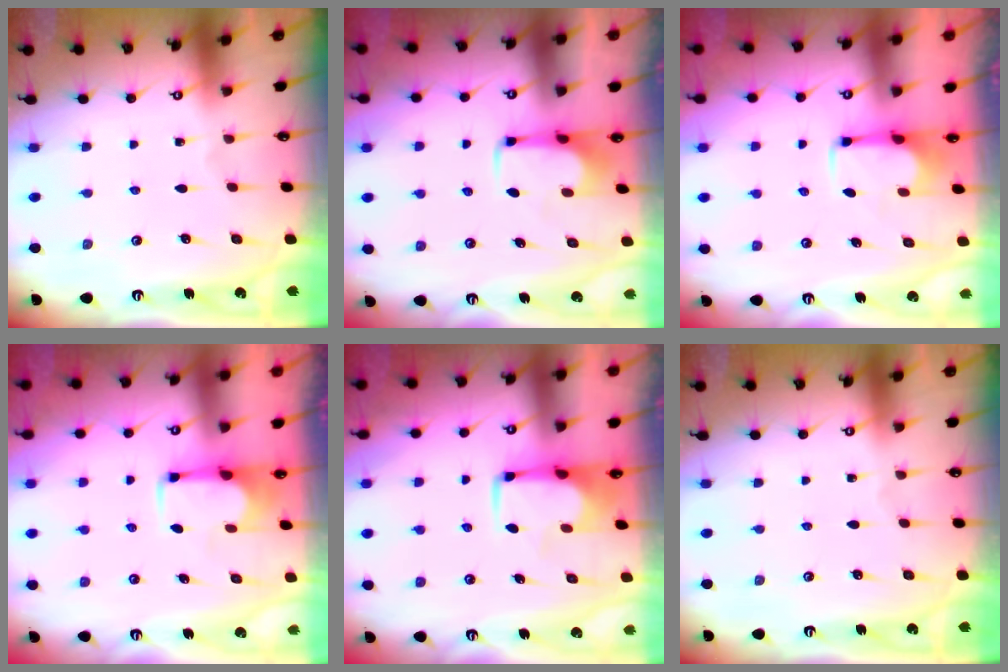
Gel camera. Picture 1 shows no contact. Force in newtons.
{"total": 2.0, "press": 1.9, "slide": 0.4}
{"total": 2.6, "press": 2.5, "slide": 0.8}
{"total": 1.7, "press": 1.6, "slide": 0.7}
{"total": 0.6, "press": 0.6, "slide": 0.2}
{"total": 0.0}